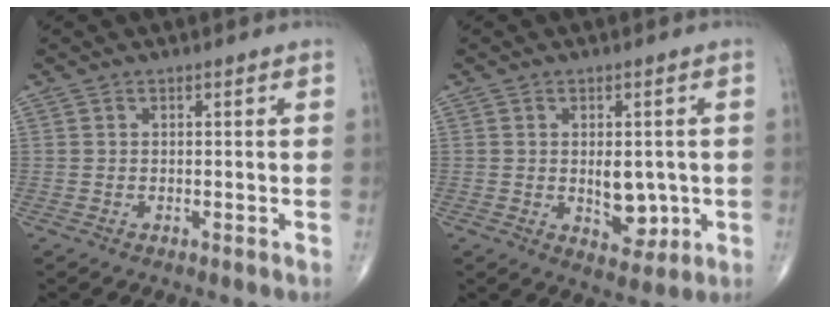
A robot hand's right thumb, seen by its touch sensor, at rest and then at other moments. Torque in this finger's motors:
{"motor_torque": [2.57, 2.45, 1.38, -0.47, 0.52]}